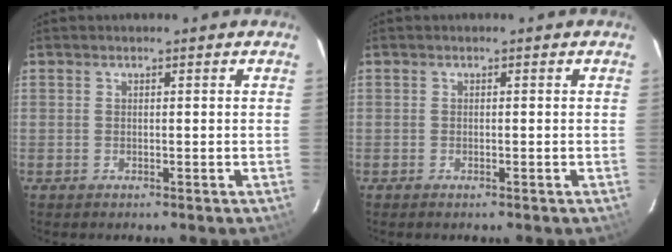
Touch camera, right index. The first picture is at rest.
{"total": 0.8, "force": [-0.6, 0.3, 0.4], "torque": [-0.008, -0.002, -0.012]}